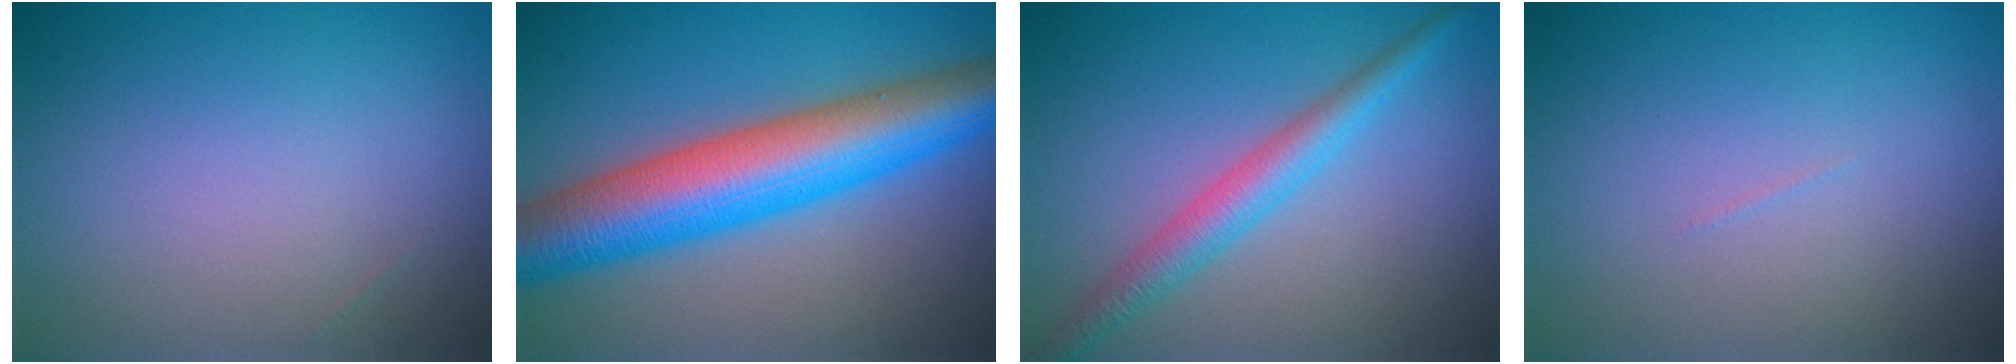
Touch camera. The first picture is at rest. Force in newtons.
{"total": 10.5, "press": 10.5, "slide": 0.2}
{"total": 3.3, "press": 3.3, "slide": 0.0}
{"total": 0.0}